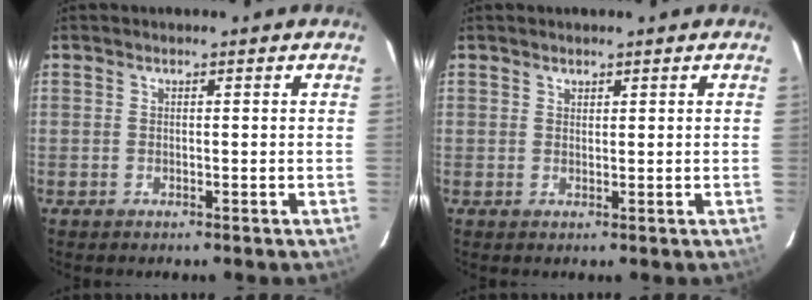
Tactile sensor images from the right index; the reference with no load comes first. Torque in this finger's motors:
{"motor_torque": [-0.20, 0.05, -0.01, 0.00]}